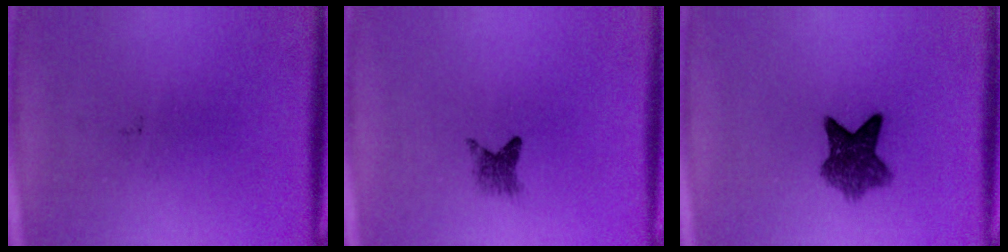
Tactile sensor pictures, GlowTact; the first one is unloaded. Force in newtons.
{"total": 2.0}
{"total": 6.5}